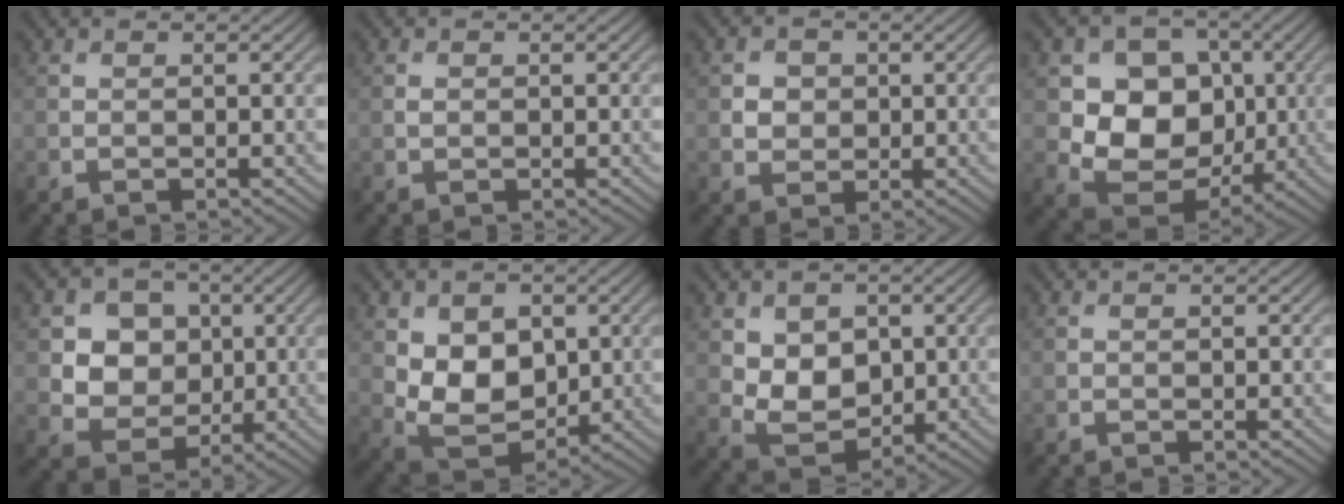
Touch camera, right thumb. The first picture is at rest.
{"total": 0.7, "force": [0.1, 0.5, 0.5], "torque": [-0.010, -0.002, 0.001]}
{"total": 2.6, "force": [0.3, 2.4, 1.0], "torque": [-0.026, -0.003, -0.001]}
{"total": 10.2, "force": [0.9, 8.4, 5.8], "torque": [-0.118, -0.019, 0.004]}
{"total": 7.5, "force": [1.7, 6.5, 3.3], "torque": [-0.087, -0.005, 0.035]}
{"total": 9.0, "force": [1.3, 6.4, 6.1], "torque": [-0.127, -0.014, 0.021]}
{"total": 6.6, "force": [1.2, 4.9, 4.3], "torque": [-0.095, -0.012, 0.025]}
{"total": 0.0}